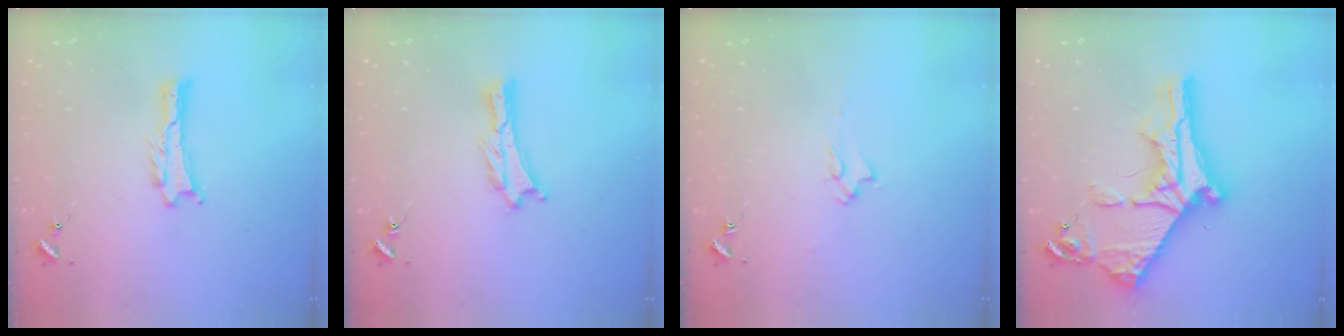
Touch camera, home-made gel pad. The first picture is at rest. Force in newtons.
{"total": 0.6, "press": 0.6, "slide": 0.2}
{"total": 2.0, "press": 2.0, "slide": 0.3}
{"total": 11.5, "press": 11.5, "slide": 1.2}